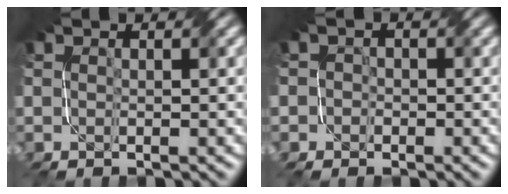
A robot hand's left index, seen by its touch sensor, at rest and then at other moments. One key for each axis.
{"total": 2.5, "fx": 0.0, "fy": 2.5, "fz": 0.4, "tx": 0.008, "ty": 0.012, "tz": -0.024}